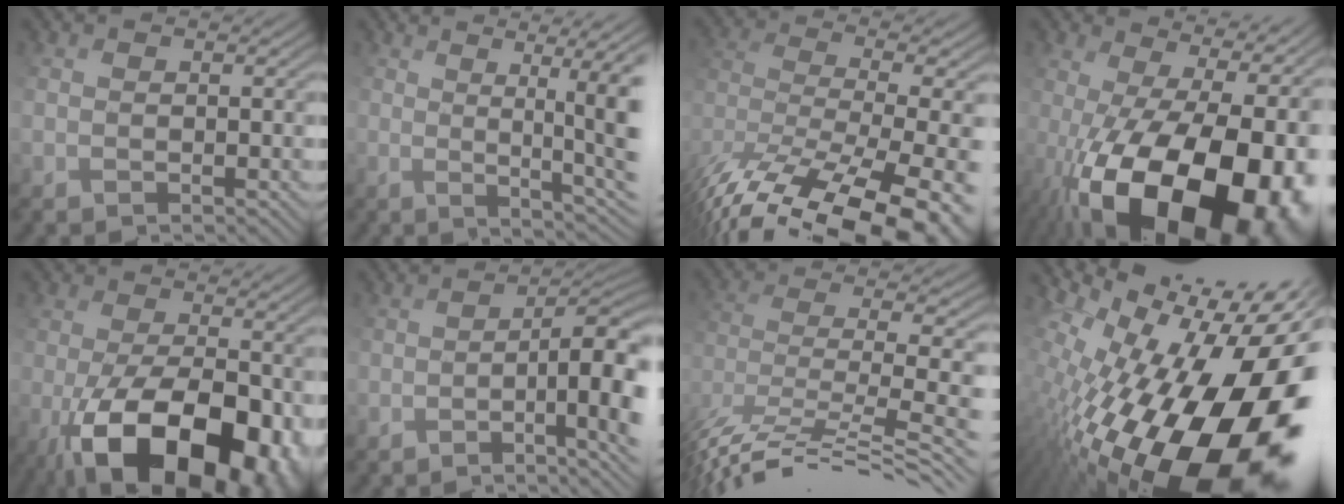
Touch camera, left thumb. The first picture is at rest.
{"total": 9.1, "force": [0.9, 2.2, 8.8], "torque": [-0.123, 0.013, 0.031]}
{"total": 16.1, "force": [-11.8, 6.1, 9.0], "torque": [-0.195, -0.019, -0.151]}
{"total": 20.9, "force": [-6.0, 10.7, 16.9], "torque": [-0.257, -0.032, -0.063]}
{"total": 15.2, "force": [-5.8, 7.8, 11.7], "torque": [-0.206, -0.029, -0.071]}
{"total": 10.4, "force": [-4.2, 3.0, 9.0], "torque": [-0.124, 0.008, -0.045]}
{"total": 11.3, "force": [-7.4, 3.7, 7.7], "torque": [-0.162, 0.039, -0.105]}
{"total": 20.4, "force": [-4.8, 9.1, 17.6], "torque": [-0.269, -0.043, -0.054]}